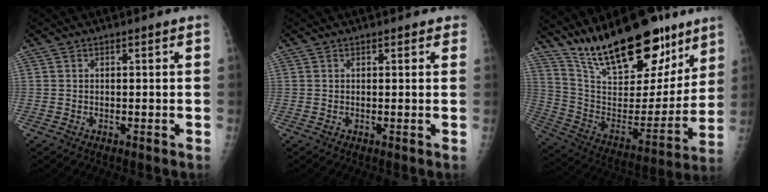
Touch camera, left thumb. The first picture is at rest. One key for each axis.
{"total": 1.4, "fx": 1.0, "fy": 0.8, "fz": 0.4, "tx": 0.013, "ty": -0.002, "tz": 0.005}
{"total": 26.6, "fx": 19.1, "fy": 10.0, "fz": 15.6, "tx": -0.214, "ty": -0.082, "tz": 0.320}